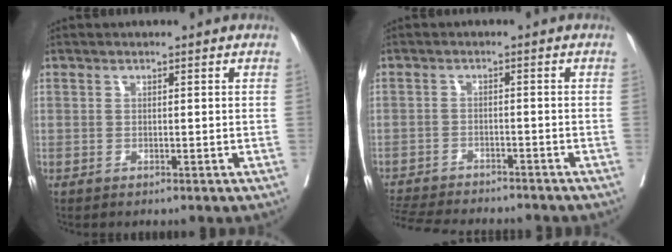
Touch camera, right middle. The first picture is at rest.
{"total": 14.1, "force": [-12.9, 2.6, 5.1], "torque": [-0.112, -0.017, -0.183]}